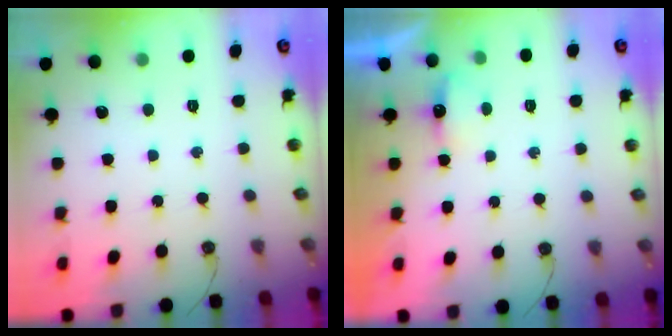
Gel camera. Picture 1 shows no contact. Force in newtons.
{"total": 3.9, "press": 3.9, "slide": 0.7}